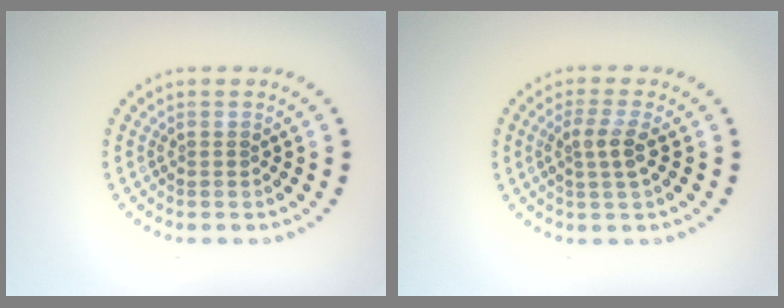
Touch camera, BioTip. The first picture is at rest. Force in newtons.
{"total": 2.4, "press": 2.1, "slide": 1.0}